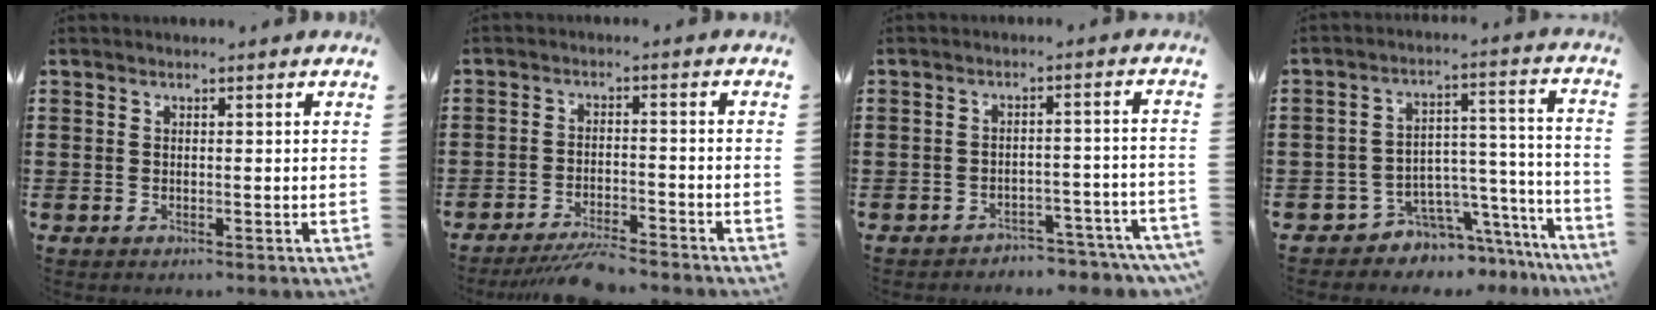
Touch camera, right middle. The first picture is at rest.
{"total": 5.0, "force": [-4.6, 0.2, 1.9], "torque": [-0.038, -0.007, -0.089]}
{"total": 3.3, "force": [-3.3, 0.3, 0.5], "torque": [-0.013, 0.003, -0.068]}
{"total": 5.5, "force": [-5.0, 2.4, 0.2], "torque": [-0.014, 0.002, -0.095]}